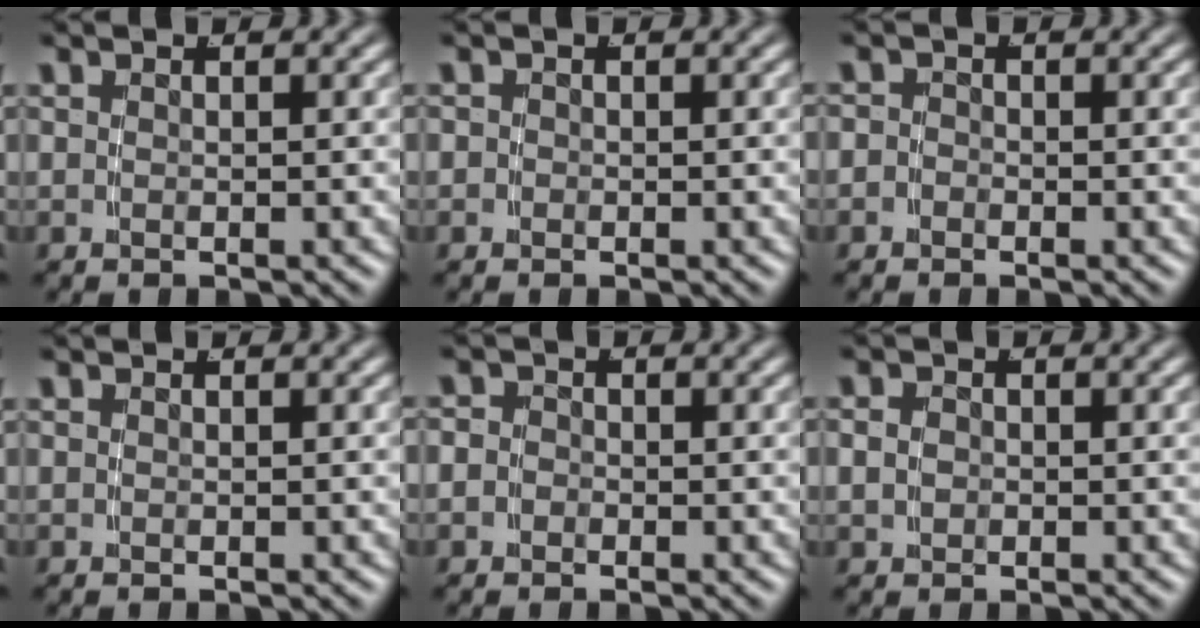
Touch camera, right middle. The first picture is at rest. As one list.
[{"total": 0.7, "force": [-0.4, 0.5, -0.1], "torque": [0.005, -0.004, -0.007]}, {"total": 1.2, "force": [-0.8, 0.9, -0.1], "torque": [0.000, -0.007, -0.016]}, {"total": 0.0}, {"total": 1.7, "force": [-0.7, 1.6, 0.3], "torque": [-0.009, -0.005, -0.015]}, {"total": 1.2, "force": [-0.3, 1.0, 0.6], "torque": [-0.017, -0.009, 0.001]}]